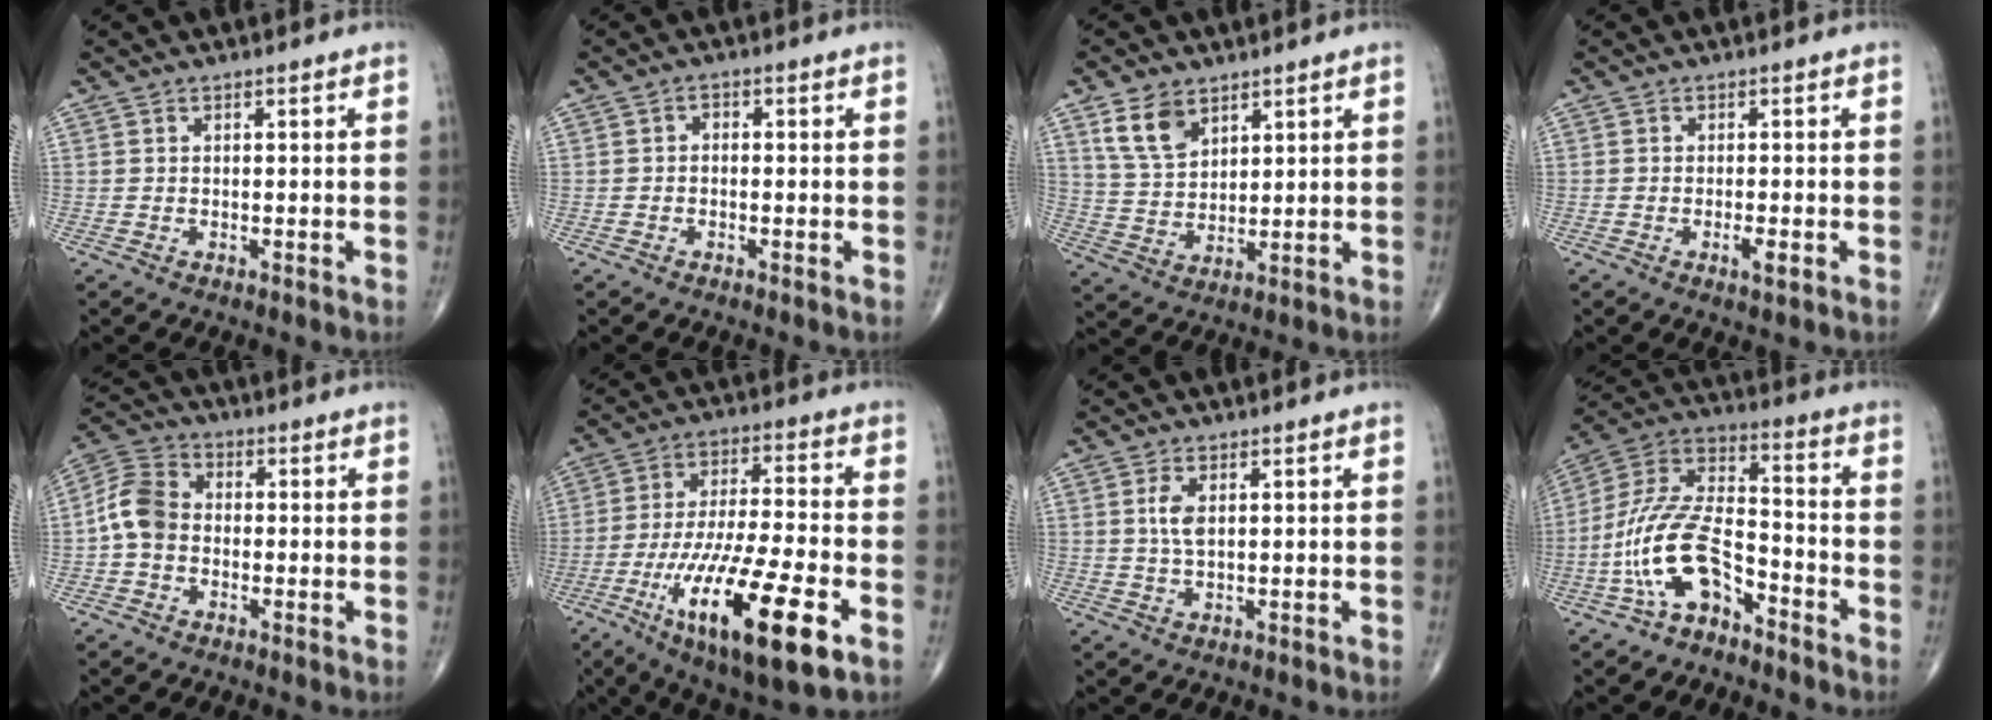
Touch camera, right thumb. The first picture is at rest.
{"total": 1.3, "force": [-0.3, 1.0, 0.8], "torque": [-0.003, 0.006, -0.010]}
{"total": 8.0, "force": [4.7, 4.8, 4.4], "torque": [-0.068, -0.022, 0.100]}
{"total": 2.2, "force": [-0.8, 0.6, 1.9], "torque": [-0.035, -0.003, -0.015]}
{"total": 7.7, "force": [-1.1, 5.9, 4.9], "torque": [-0.088, 0.026, -0.036]}
{"total": 22.1, "force": [-9.0, 5.6, 19.3], "torque": [-0.366, 0.006, -0.150]}
{"total": 3.6, "force": [0.8, 1.7, 3.0], "torque": [-0.065, -0.001, 0.016]}
{"total": 14.4, "force": [-7.1, 7.1, 10.3], "torque": [-0.207, 0.075, -0.140]}